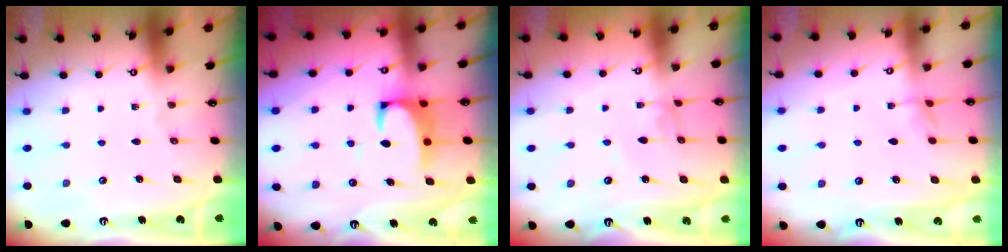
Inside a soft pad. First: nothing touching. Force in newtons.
{"total": 3.1, "press": 2.9, "slide": 1.1}
{"total": 2.8, "press": 2.8, "slide": 0.1}
{"total": 3.5, "press": 3.5, "slide": 0.4}